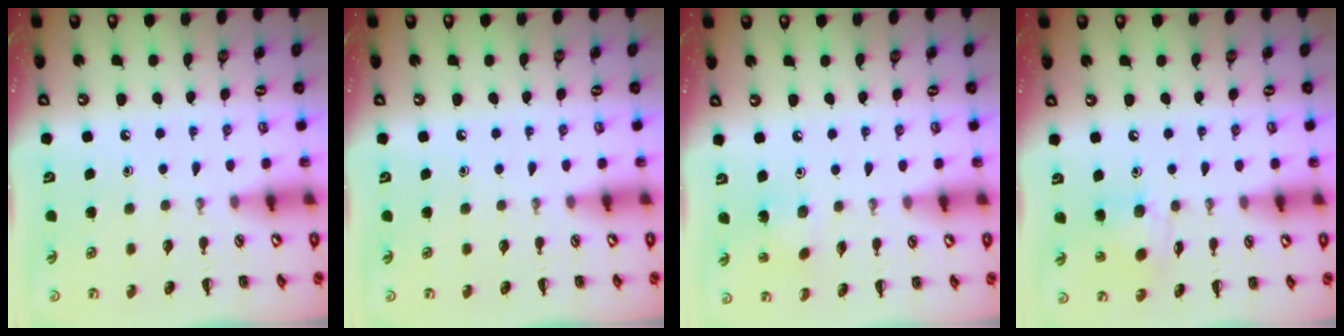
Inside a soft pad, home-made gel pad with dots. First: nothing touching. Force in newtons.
{"total": 0.0}
{"total": 1.6, "press": 1.5, "slide": 0.6}
{"total": 7.3, "press": 7.3, "slide": 0.7}